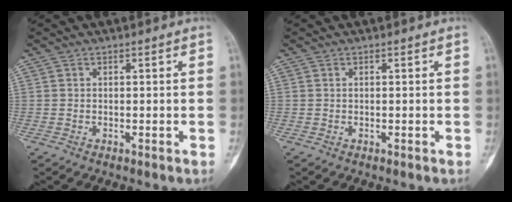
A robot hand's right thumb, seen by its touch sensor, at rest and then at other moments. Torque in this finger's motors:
{"motor_torque": [-0.05, -0.15, 0.04, -0.40, -0.03]}